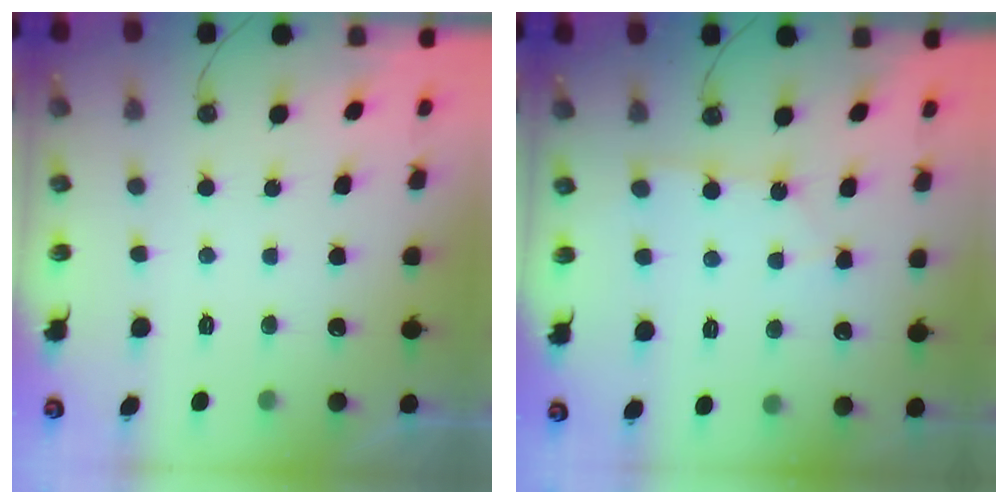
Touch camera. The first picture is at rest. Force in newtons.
{"total": 3.8, "press": 3.8, "slide": 0.5}